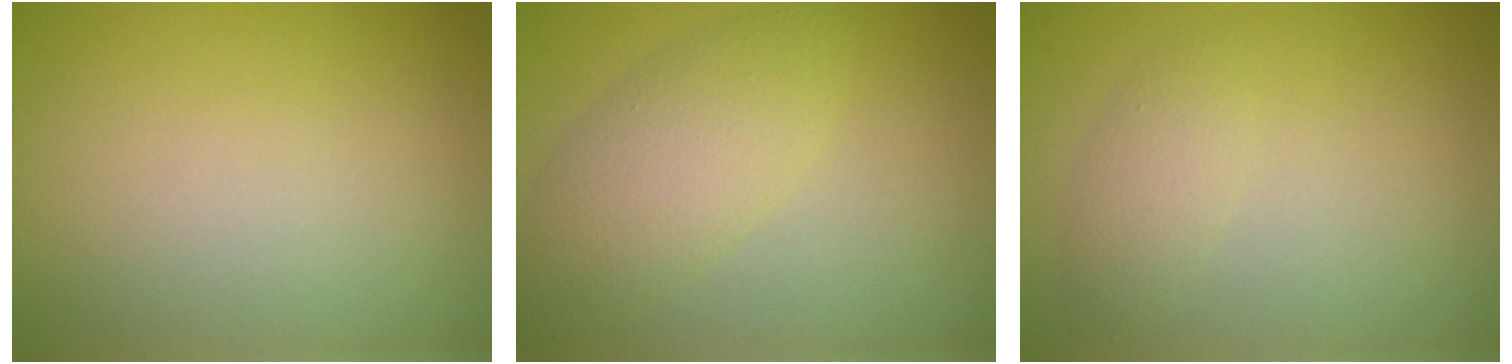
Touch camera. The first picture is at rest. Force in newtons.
{"total": 3.9, "press": 3.9, "slide": 0.0}
{"total": 1.6, "press": 1.6, "slide": 0.0}